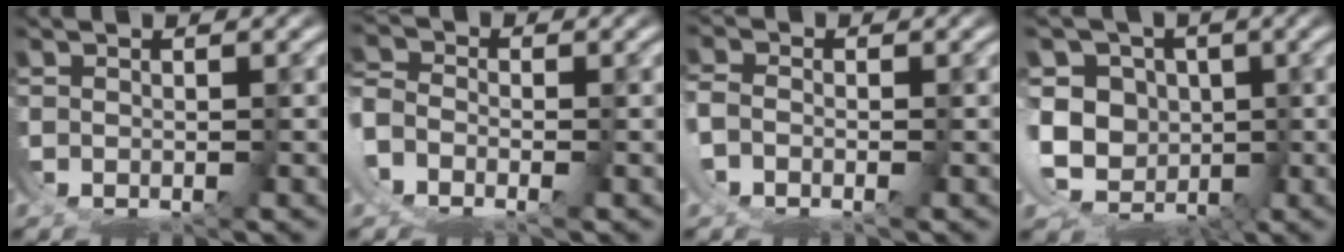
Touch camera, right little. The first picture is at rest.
{"total": 2.6, "force": [-1.1, 2.0, 1.1], "torque": [-0.026, 0.001, -0.028]}
{"total": 1.1, "force": [-0.8, 0.5, 0.6], "torque": [-0.016, -0.001, -0.016]}
{"total": 14.0, "force": [-1.4, 12.4, 6.3], "torque": [-0.160, -0.054, -0.020]}